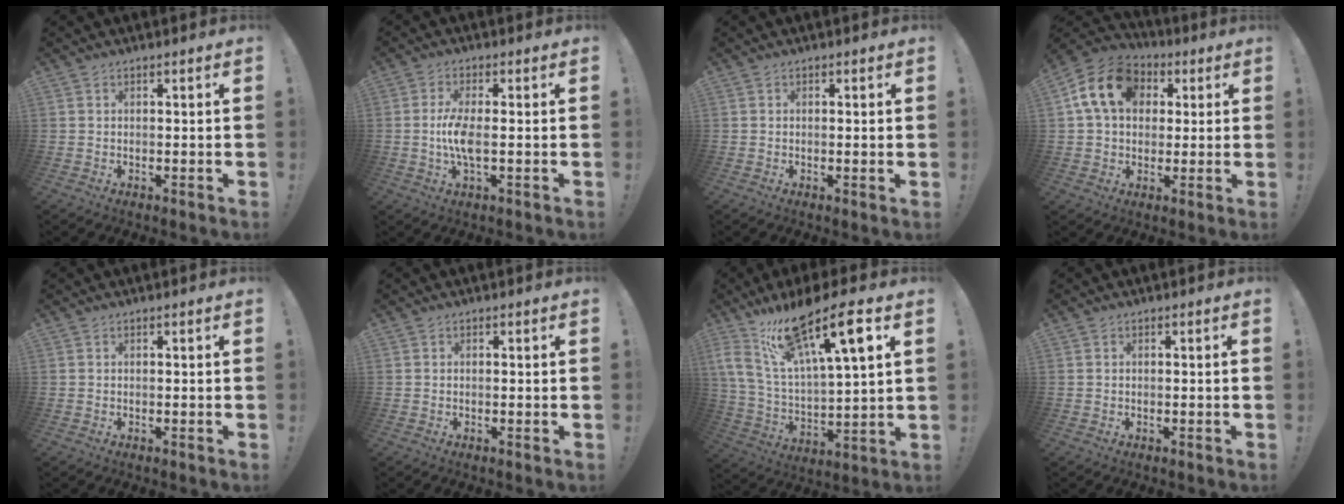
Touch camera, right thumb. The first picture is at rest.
{"total": 7.0, "force": [-0.8, 1.9, 6.7], "torque": [-0.139, -0.006, -0.015]}
{"total": 0.8, "force": [0.2, -0.1, 0.8], "torque": [-0.010, -0.002, 0.002]}
{"total": 15.6, "force": [4.4, 11.8, 9.2], "torque": [-0.152, 0.008, 0.087]}
{"total": 0.0}
{"total": 0.0}
{"total": 20.6, "force": [13.1, 5.4, 14.9], "torque": [-0.250, -0.074, 0.218]}
{"total": 0.6, "force": [0.0, -0.2, 0.5], "torque": [-0.011, 0.001, 0.000]}